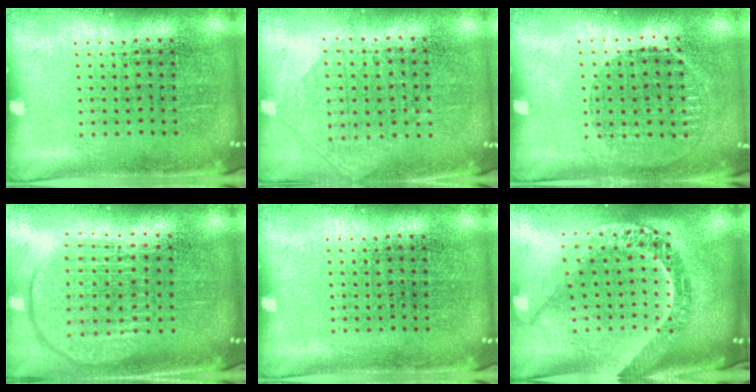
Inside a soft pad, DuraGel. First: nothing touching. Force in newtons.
{"total": 0.9, "press": 0.9, "slide": 0.3}
{"total": 0.9, "press": 0.8, "slide": 0.4}
{"total": 1.8, "press": 1.5, "slide": 1.0}
{"total": 0.0}
{"total": 2.9, "press": 2.2, "slide": 1.8}